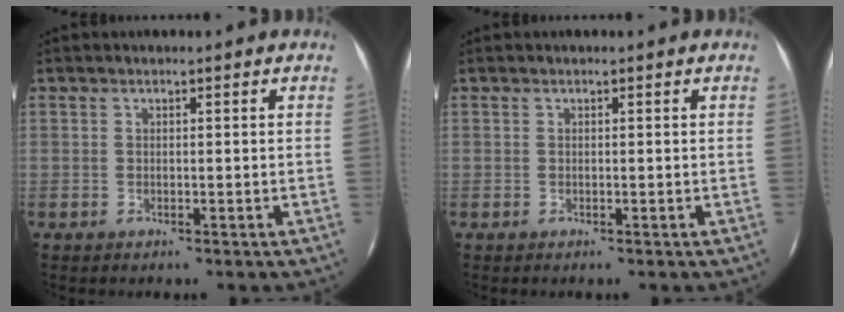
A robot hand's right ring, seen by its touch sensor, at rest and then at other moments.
{"total": 0.0}